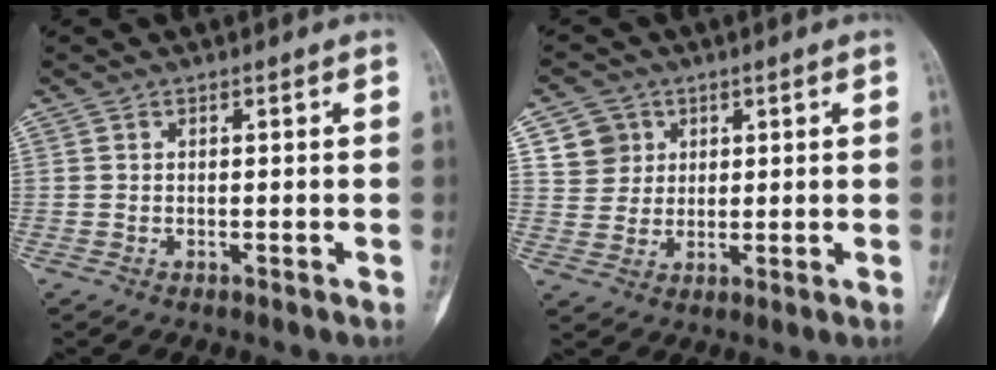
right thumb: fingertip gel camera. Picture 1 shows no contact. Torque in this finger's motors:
{"motor_torque": [-0.75, 0.65, 0.12, -0.06, 0.01]}